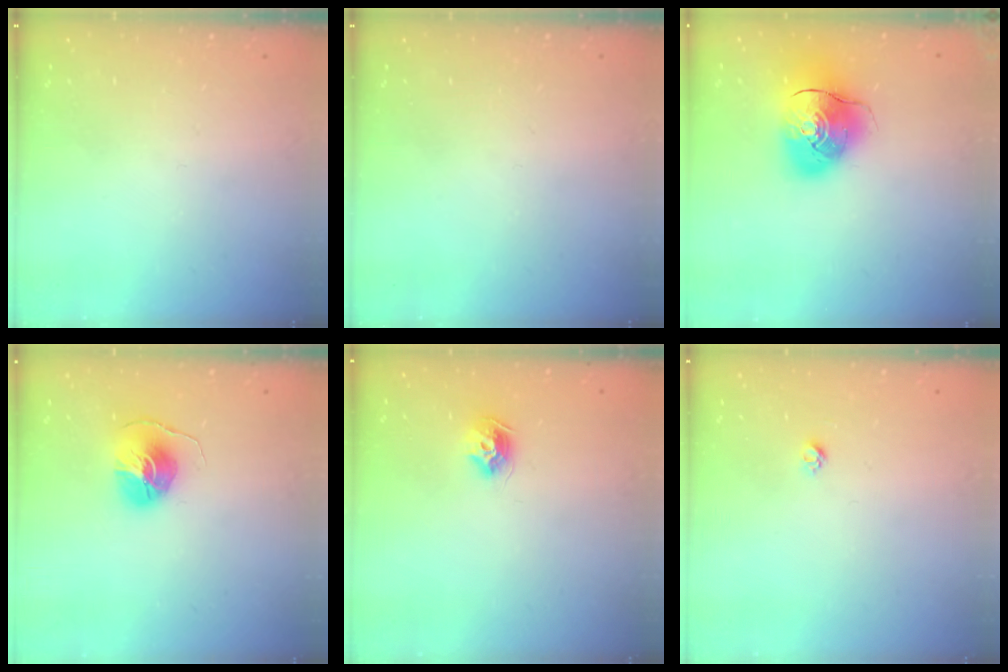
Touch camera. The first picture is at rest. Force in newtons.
{"total": 0.0}
{"total": 13.0, "press": 12.8, "slide": 2.4}
{"total": 9.2, "press": 9.2, "slide": 0.4}
{"total": 8.7, "press": 8.7, "slide": 0.4}
{"total": 3.6, "press": 3.6, "slide": 0.3}